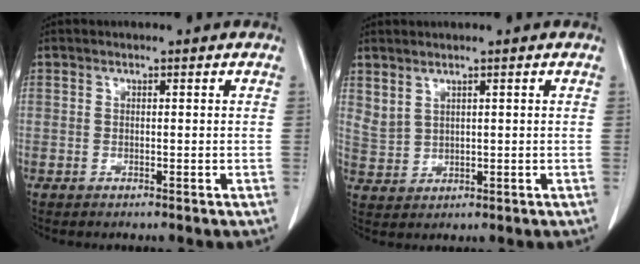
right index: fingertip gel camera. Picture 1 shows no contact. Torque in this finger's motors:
{"motor_torque": [0.15, 0.22, 0.10, 0.00]}